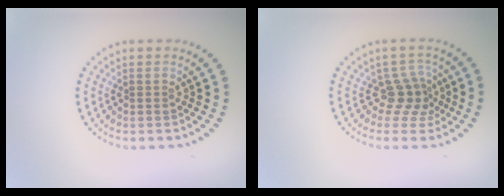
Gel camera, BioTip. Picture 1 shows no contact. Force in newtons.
{"total": 2.6, "press": 1.9, "slide": 1.8}